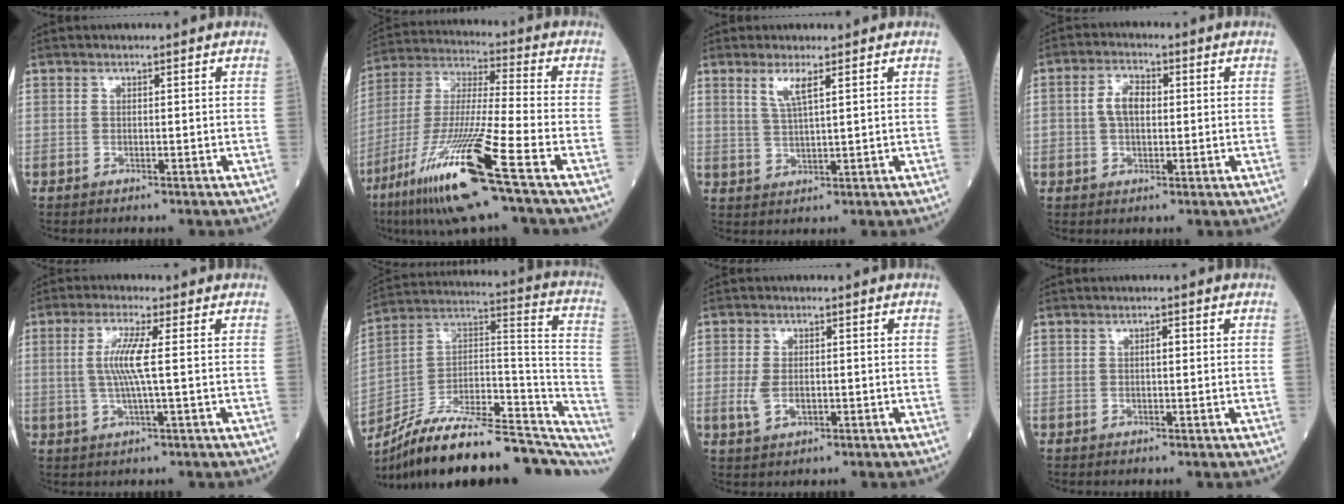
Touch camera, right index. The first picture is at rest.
{"total": 18.8, "force": [-9.9, -0.4, 15.9], "torque": [-0.343, -0.049, -0.191]}
{"total": 3.5, "force": [1.9, 0.2, 2.9], "torque": [-0.063, -0.004, 0.040]}
{"total": 4.6, "force": [0.3, 2.7, 3.8], "torque": [-0.080, 0.013, 0.006]}
{"total": 5.6, "force": [0.5, -0.4, 5.5], "torque": [-0.119, 0.000, 0.009]}
{"total": 32.0, "force": [-26.3, 8.8, 16.1], "torque": [-0.209, 0.020, -0.386]}
{"total": 3.5, "force": [-0.7, 1.9, 2.8], "torque": [-0.065, -0.004, -0.010]}
{"total": 1.1, "force": [0.1, 0.3, 1.0], "torque": [-0.018, 0.002, 0.001]}